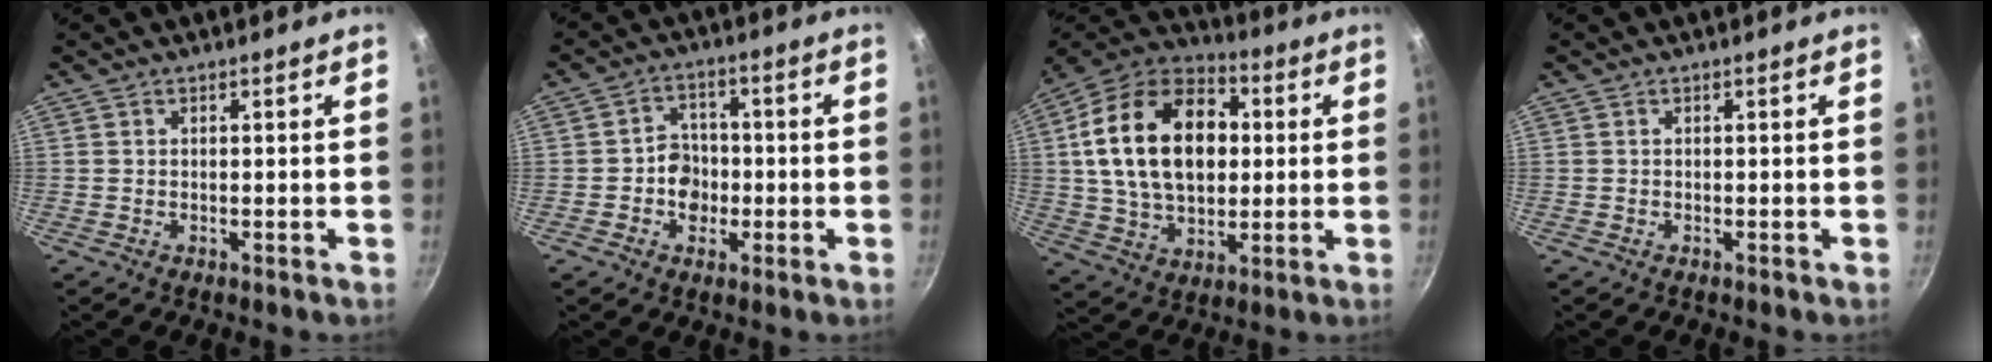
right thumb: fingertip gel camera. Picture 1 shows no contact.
{"total": 6.1, "force": [-1.2, 5.2, 2.9], "torque": [-0.009, 0.014, -0.027]}
{"total": 23.6, "force": [3.4, 15.8, 17.2], "torque": [-0.275, 0.021, 0.052]}
{"total": 0.0}